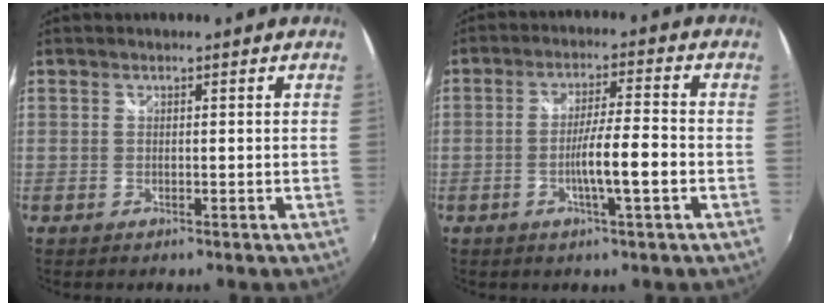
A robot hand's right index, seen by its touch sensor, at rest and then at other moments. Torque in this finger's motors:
{"motor_torque": [1.82, 0.32, 0.36, 0.11]}